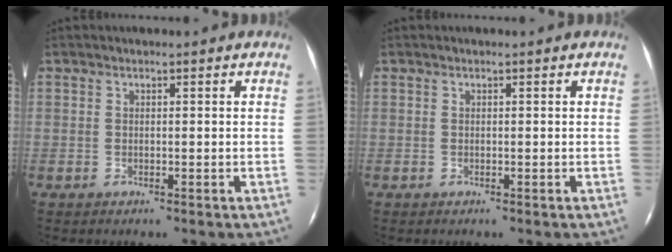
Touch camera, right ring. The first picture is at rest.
{"total": 0.0}